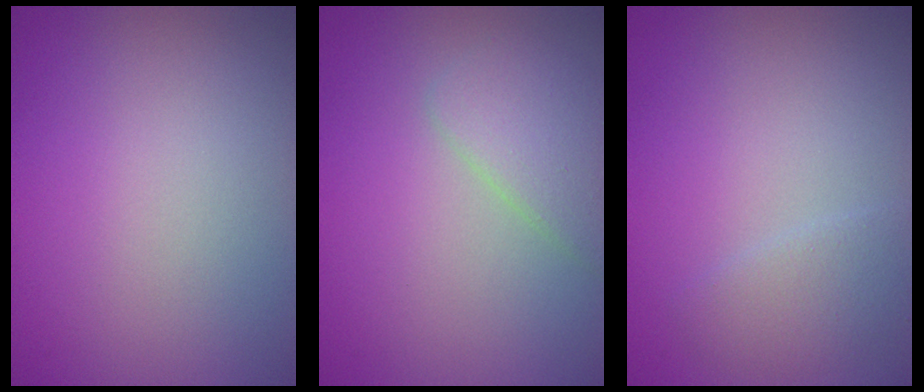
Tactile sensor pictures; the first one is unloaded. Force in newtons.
{"total": 2.6, "press": 2.6, "slide": 0.1}
{"total": 1.9, "press": 1.9, "slide": 0.1}